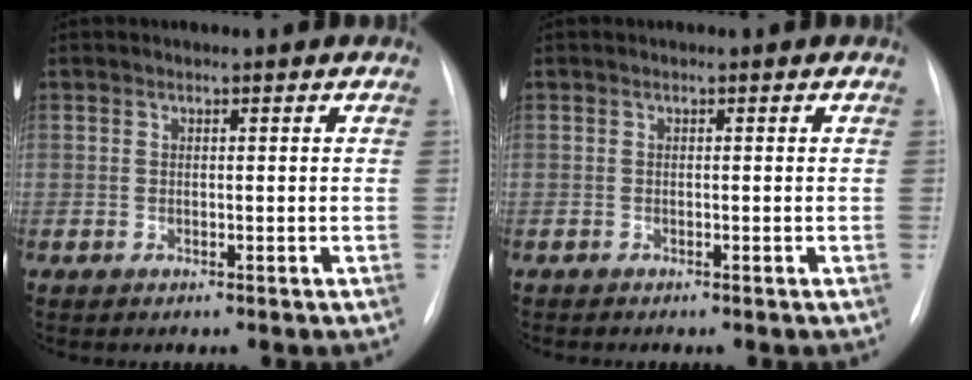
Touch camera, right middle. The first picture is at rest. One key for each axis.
{"total": 0.0}